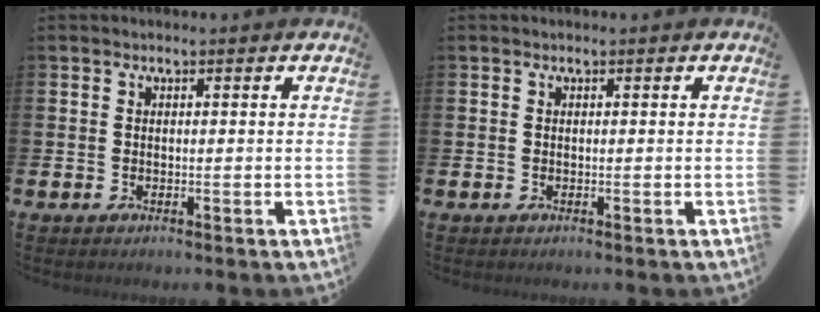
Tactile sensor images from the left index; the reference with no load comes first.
{"total": 0.0}